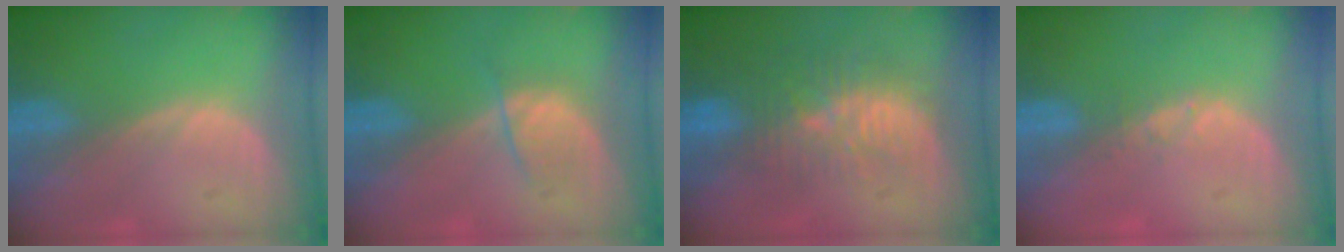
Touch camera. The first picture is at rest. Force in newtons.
{"total": 2.6, "press": 2.5, "slide": 0.5}
{"total": 9.3, "press": 8.6, "slide": 3.5}
{"total": 1.3, "press": 1.0, "slide": 0.8}